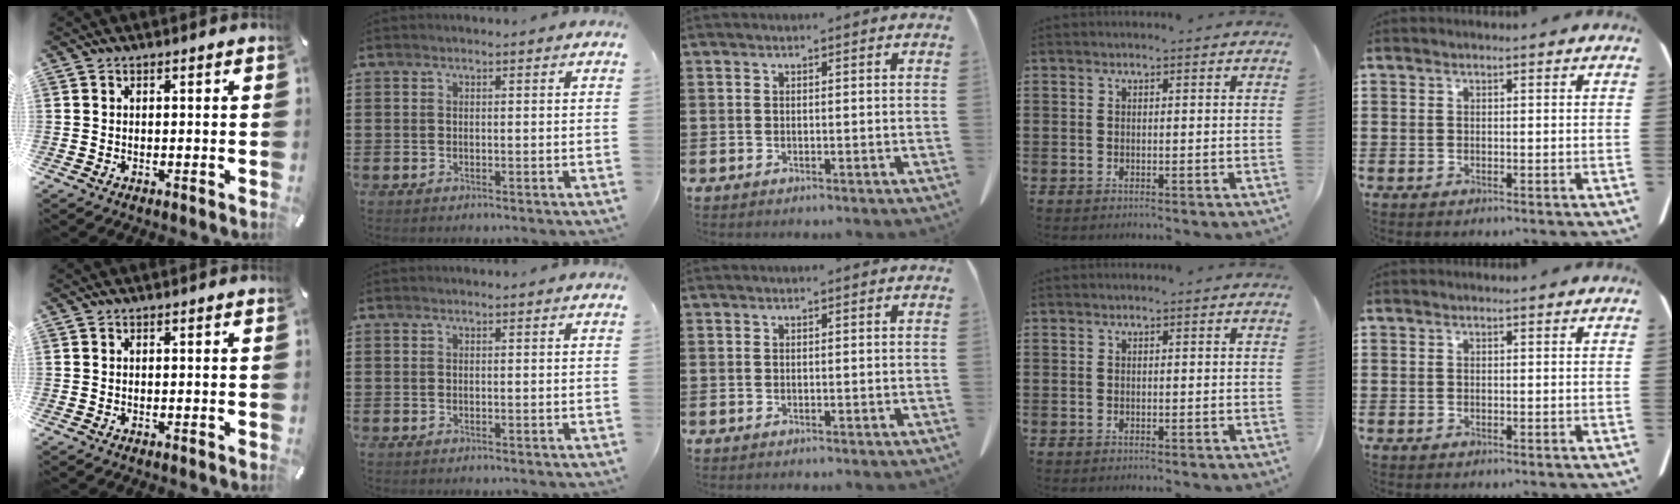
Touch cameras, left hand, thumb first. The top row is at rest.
{}